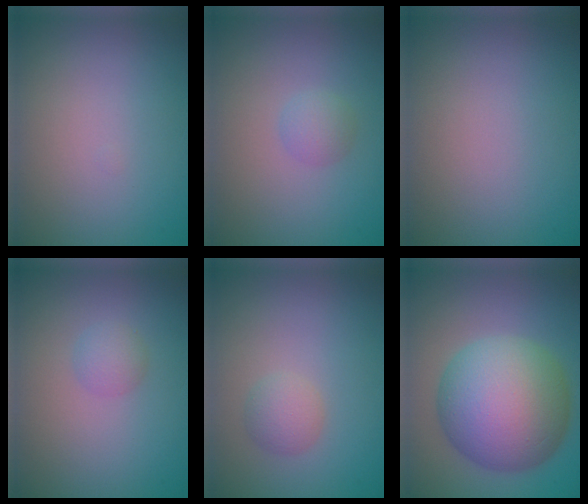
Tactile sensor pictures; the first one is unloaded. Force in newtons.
{"total": 1.5, "press": 1.5, "slide": 0.0}
{"total": 0.0}
{"total": 1.5, "press": 1.5, "slide": 0.1}
{"total": 1.7, "press": 1.7, "slide": 0.1}
{"total": 12.3, "press": 12.3, "slide": 0.3}